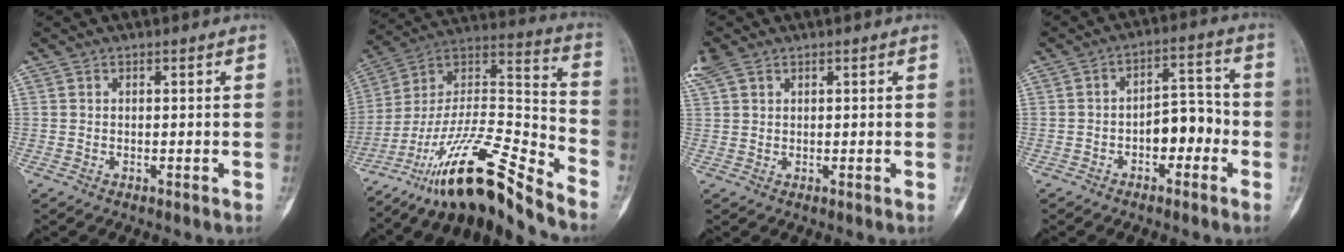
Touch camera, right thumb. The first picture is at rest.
{"total": 21.5, "force": [-17.1, 3.0, 12.8], "torque": [-0.236, 0.104, -0.306]}
{"total": 3.8, "force": [2.2, 2.4, 1.9], "torque": [-0.052, 0.017, 0.052]}
{"total": 7.5, "force": [-2.2, 4.4, 5.6], "torque": [-0.056, 0.038, -0.042]}